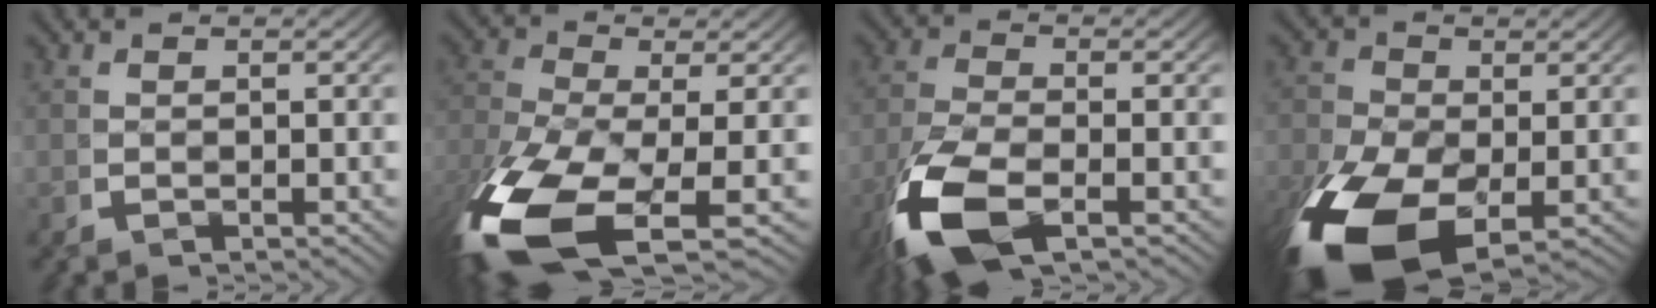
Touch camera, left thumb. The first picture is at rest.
{"total": 12.8, "force": [-4.8, 6.9, 9.7], "torque": [-0.232, -0.059, -0.054]}
{"total": 8.3, "force": [-3.1, 4.5, 6.3], "torque": [-0.145, -0.021, -0.043]}
{"total": 11.0, "force": [-4.2, 6.5, 7.8], "torque": [-0.163, -0.058, -0.048]}